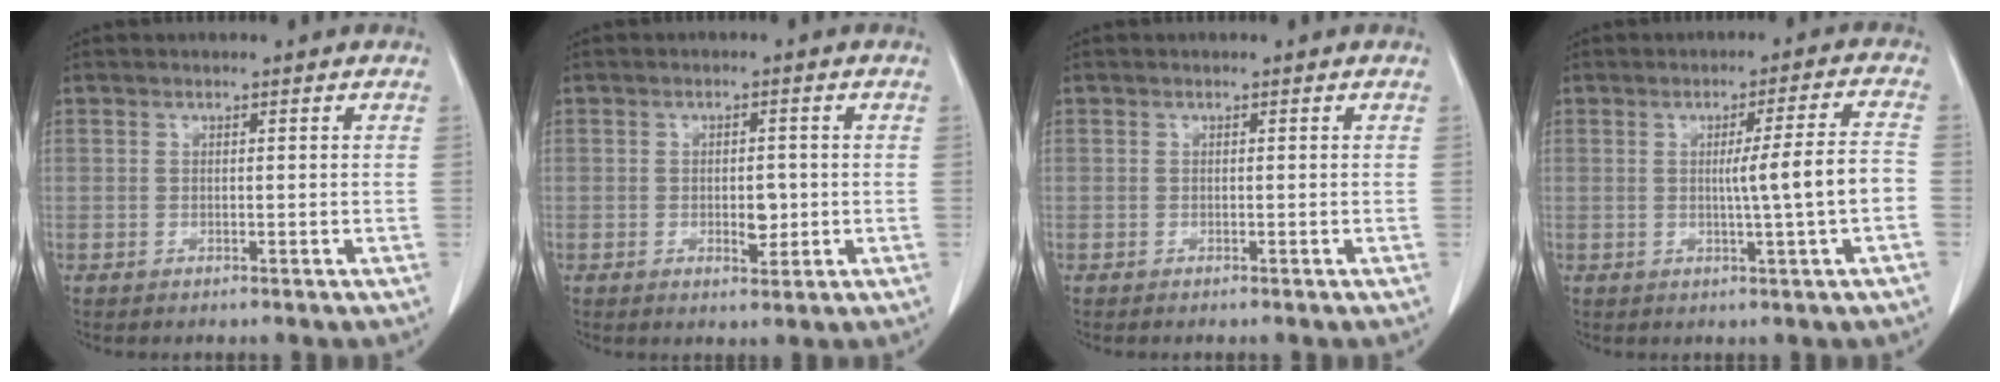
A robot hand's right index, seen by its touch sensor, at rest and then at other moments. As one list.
[{"total": 3.2, "force": [-0.5, 1.6, 2.7], "torque": [-0.040, 0.001, -0.002]}, {"total": 0.0}, {"total": 7.3, "force": [-1.1, -1.1, 7.2], "torque": [-0.104, 0.002, -0.014]}]